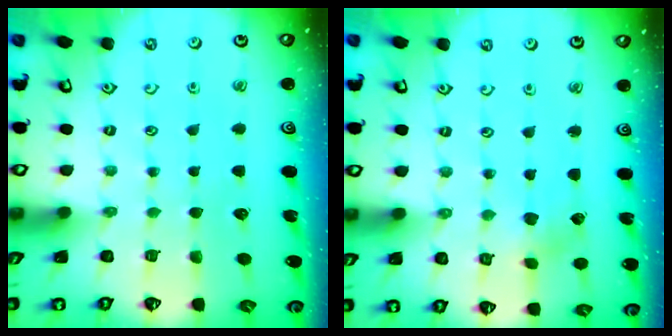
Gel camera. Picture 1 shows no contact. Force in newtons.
{"total": 2.3, "press": 2.3, "slide": 0.4}